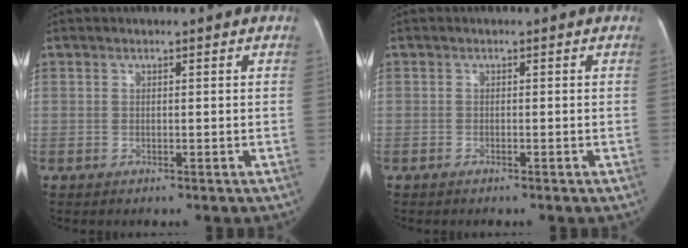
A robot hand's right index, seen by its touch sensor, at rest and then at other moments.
{"total": 0.6, "force": [-0.5, 0.3, 0.2], "torque": [-0.005, 0.001, -0.008]}